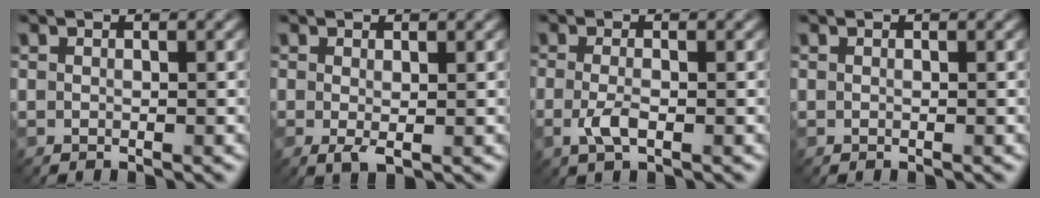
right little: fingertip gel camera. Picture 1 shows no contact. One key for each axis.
{"total": 1.4, "fx": -0.2, "fy": 0.3, "fz": 1.4, "tx": -0.028, "ty": -0.007, "tz": -0.003}
{"total": 2.1, "fx": -0.6, "fy": 0.7, "fz": 1.9, "tx": -0.043, "ty": -0.002, "tz": -0.016}
{"total": 0.0}